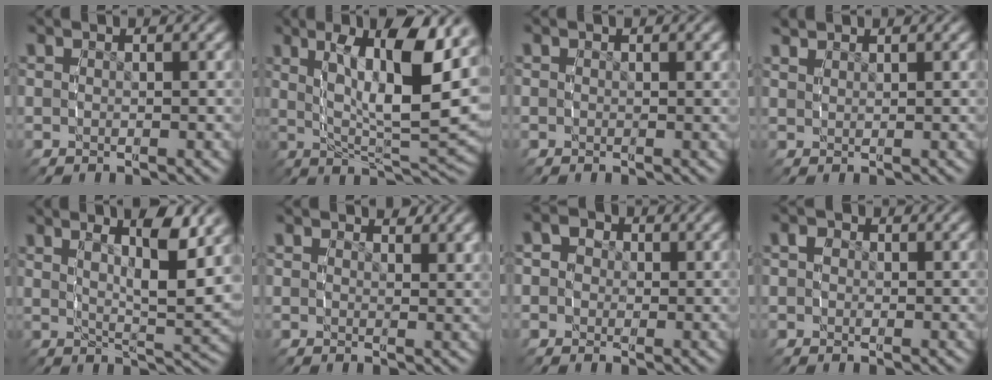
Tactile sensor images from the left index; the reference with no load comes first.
{"total": 11.4, "force": [2.5, 3.6, 10.5], "torque": [-0.160, 0.004, 0.044]}
{"total": 0.0}
{"total": 1.2, "force": [1.1, -0.3, 0.0], "torque": [-0.002, 0.000, 0.028]}
{"total": 6.7, "force": [2.6, 1.2, 6.1], "torque": [-0.085, 0.003, 0.042]}
{"total": 1.1, "force": [1.0, 0.3, 0.5], "torque": [-0.001, -0.002, 0.012]}
{"total": 3.2, "force": [0.5, 2.9, 1.1], "torque": [-0.022, 0.005, -0.005]}
{"total": 0.8, "force": [0.1, 0.8, 0.3], "torque": [-0.002, 0.001, -0.002]}